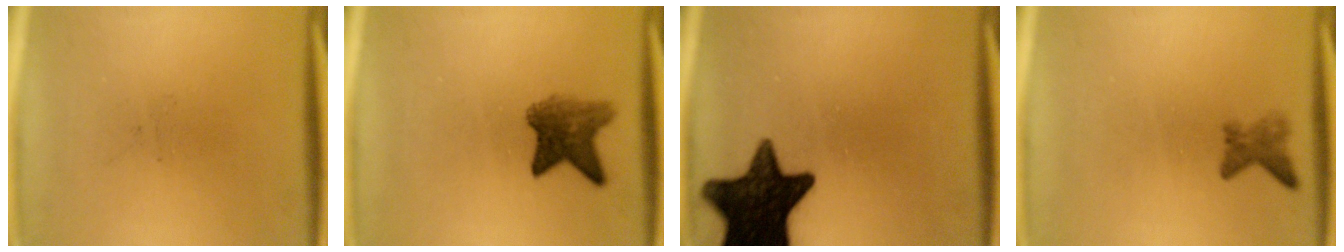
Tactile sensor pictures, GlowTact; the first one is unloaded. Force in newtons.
{"total": 5.6}
{"total": 16.3}
{"total": 2.0}